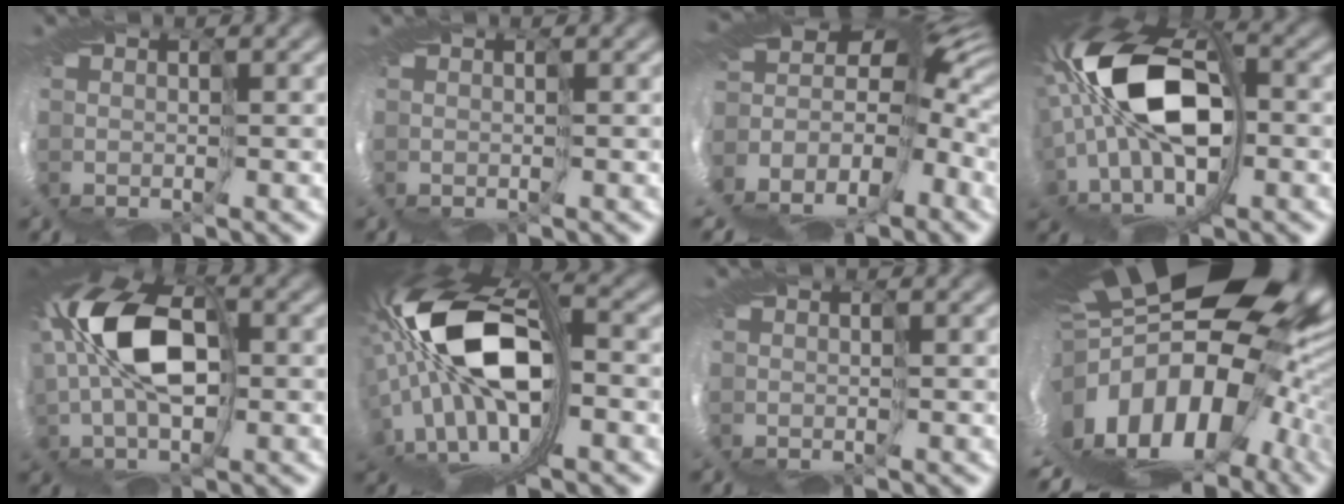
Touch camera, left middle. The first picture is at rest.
{"total": 0.0}
{"total": 11.7, "force": [-5.2, 6.7, 8.0], "torque": [-0.126, -0.004, -0.071]}
{"total": 13.7, "force": [-1.2, 7.5, 11.3], "torque": [-0.214, -0.004, -0.044]}
{"total": 11.2, "force": [1.0, 6.4, 9.2], "torque": [-0.184, 0.007, -0.004]}
{"total": 15.0, "force": [-1.9, 7.4, 12.8], "torque": [-0.240, 0.004, -0.055]}
{"total": 0.0}
{"total": 18.6, "force": [-3.8, 11.1, 14.4], "torque": [-0.237, -0.033, -0.091]}